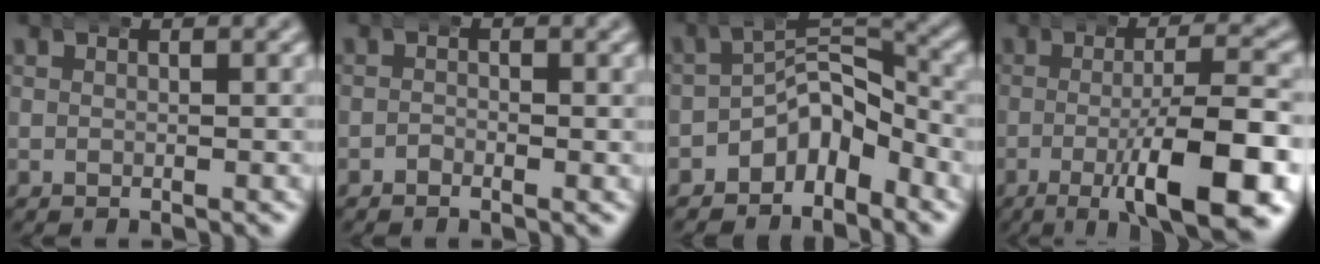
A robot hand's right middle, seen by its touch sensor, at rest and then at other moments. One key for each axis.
{"total": 0.7, "fx": -0.7, "fy": 0.2, "fz": -0.1, "tx": 0.008, "ty": -0.004, "tz": -0.014}
{"total": 6.4, "fx": -2.6, "fy": 4.2, "fz": 4.0, "tx": -0.040, "ty": 0.003, "tz": -0.052}
{"total": 9.1, "fx": -3.2, "fy": 1.9, "fz": 8.3, "tx": -0.115, "ty": -0.005, "tz": -0.045}